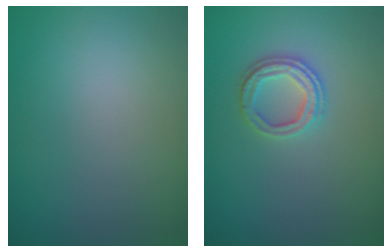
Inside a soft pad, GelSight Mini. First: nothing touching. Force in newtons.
{"total": 2.6, "press": 2.4, "slide": 0.8}